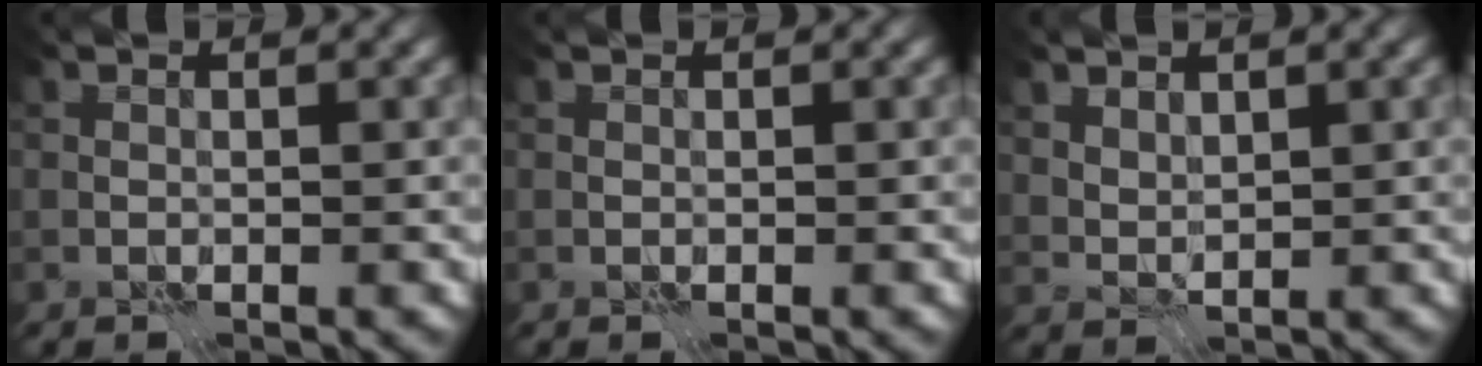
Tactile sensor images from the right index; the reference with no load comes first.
{"total": 0.0}
{"total": 1.8, "force": [1.5, 0.9, 0.7], "torque": [-0.017, -0.005, 0.037]}